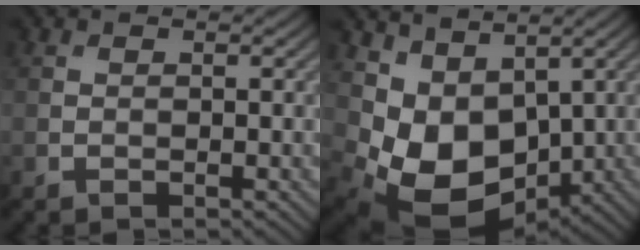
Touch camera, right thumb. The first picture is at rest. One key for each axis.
{"total": 8.4, "fx": 1.1, "fy": 6.3, "fz": 5.5, "tx": -0.120, "ty": -0.032, "tz": 0.028}